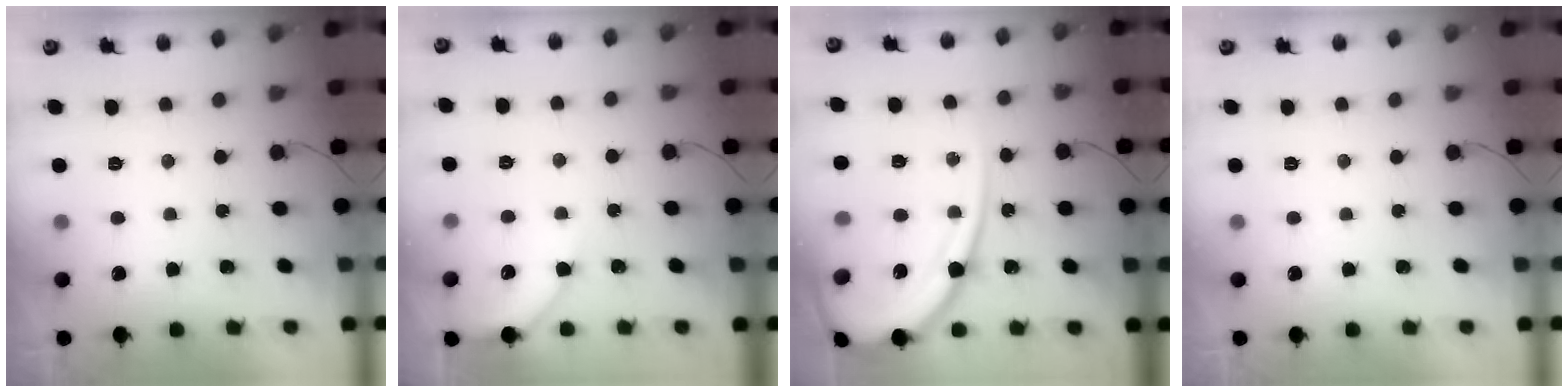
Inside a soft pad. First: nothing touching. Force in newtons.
{"total": 5.2, "press": 5.1, "slide": 0.8}
{"total": 16.3, "press": 16.2, "slide": 1.5}
{"total": 0.0}